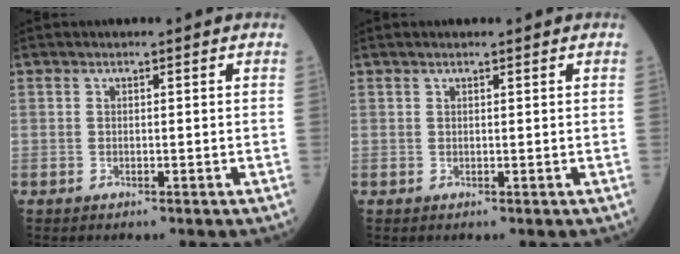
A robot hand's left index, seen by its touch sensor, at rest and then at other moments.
{"total": 0.7, "force": [0.6, 0.1, 0.4], "torque": [-0.010, 0.006, 0.011]}